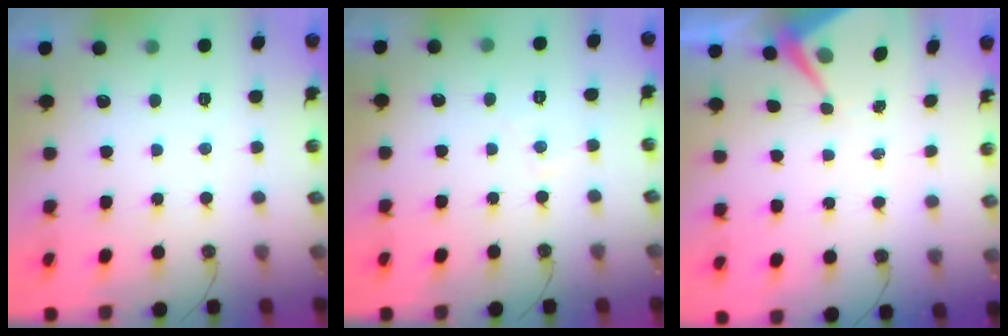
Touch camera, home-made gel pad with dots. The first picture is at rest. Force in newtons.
{"total": 4.4, "press": 4.3, "slide": 0.7}
{"total": 5.5, "press": 5.4, "slide": 0.6}